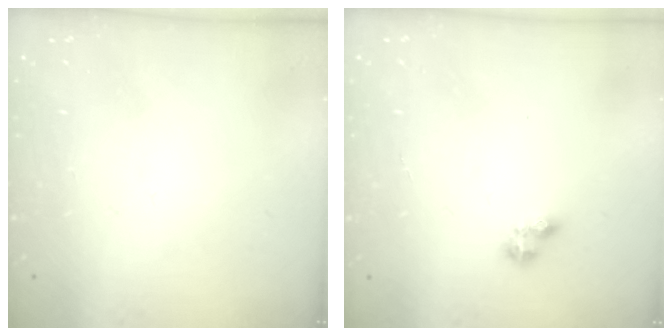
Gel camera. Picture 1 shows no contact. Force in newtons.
{"total": 2.7, "press": 2.6, "slide": 0.3}